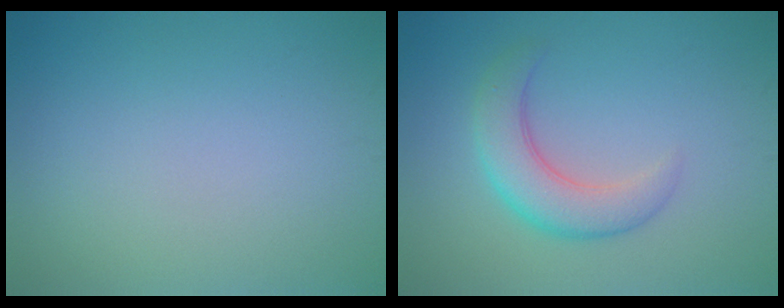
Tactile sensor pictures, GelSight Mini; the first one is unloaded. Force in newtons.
{"total": 4.6, "press": 4.5, "slide": 0.3}